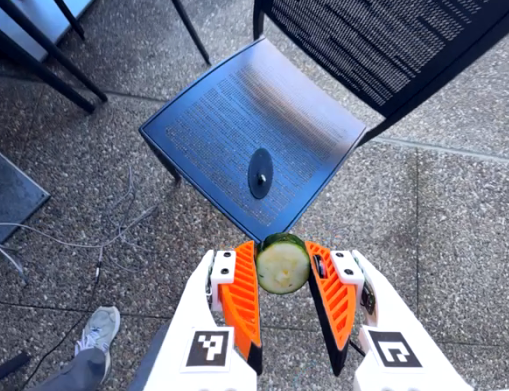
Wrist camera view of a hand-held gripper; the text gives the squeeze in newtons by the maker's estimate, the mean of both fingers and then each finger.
{"total": 9.2, "left": 8.6, "right": 9.8}